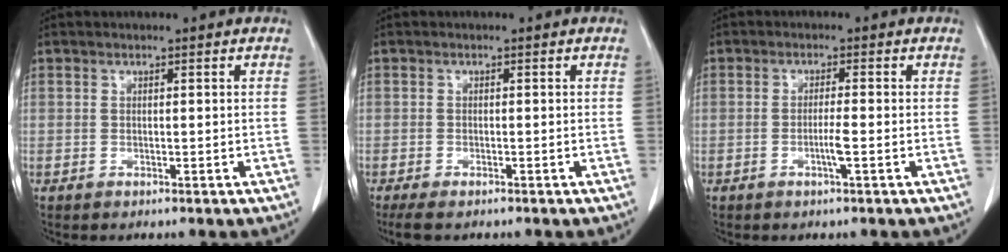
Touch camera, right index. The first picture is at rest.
{"total": 3.5, "force": [-2.7, 1.0, 1.9], "torque": [-0.033, -0.010, -0.040]}
{"total": 2.5, "force": [-0.9, -0.3, 2.3], "torque": [-0.045, -0.002, -0.017]}